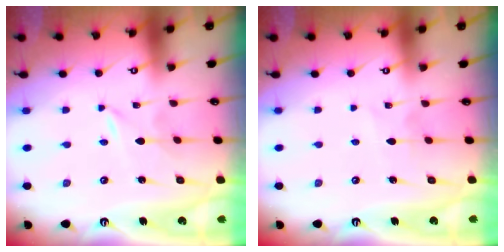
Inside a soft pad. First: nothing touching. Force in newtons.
{"total": 3.6, "press": 3.5, "slide": 0.4}